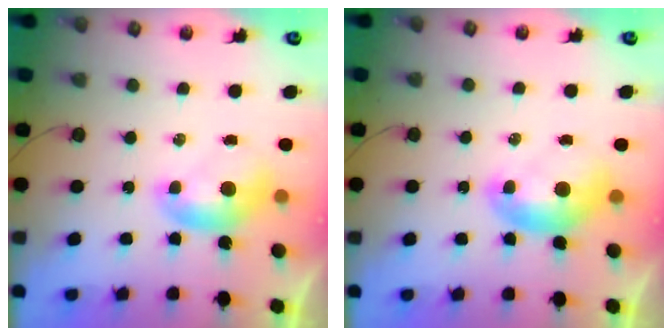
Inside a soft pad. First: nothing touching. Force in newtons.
{"total": 1.2, "press": 1.1, "slide": 0.6}